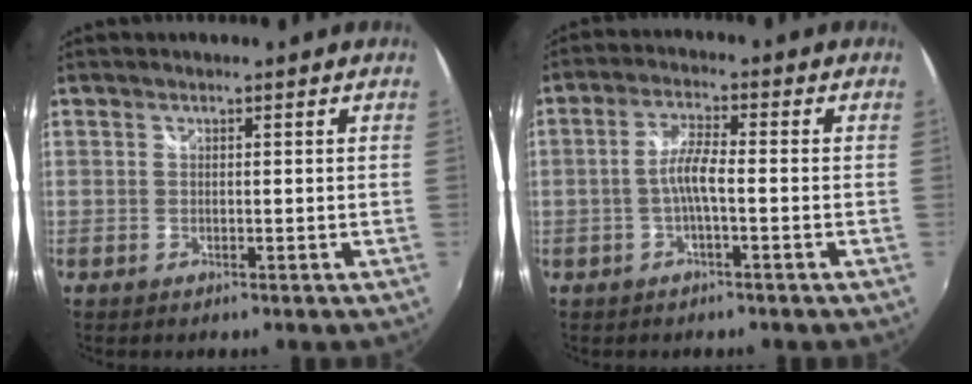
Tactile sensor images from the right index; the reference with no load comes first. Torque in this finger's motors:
{"motor_torque": [0.83, 0.09, 0.35, 0.11]}